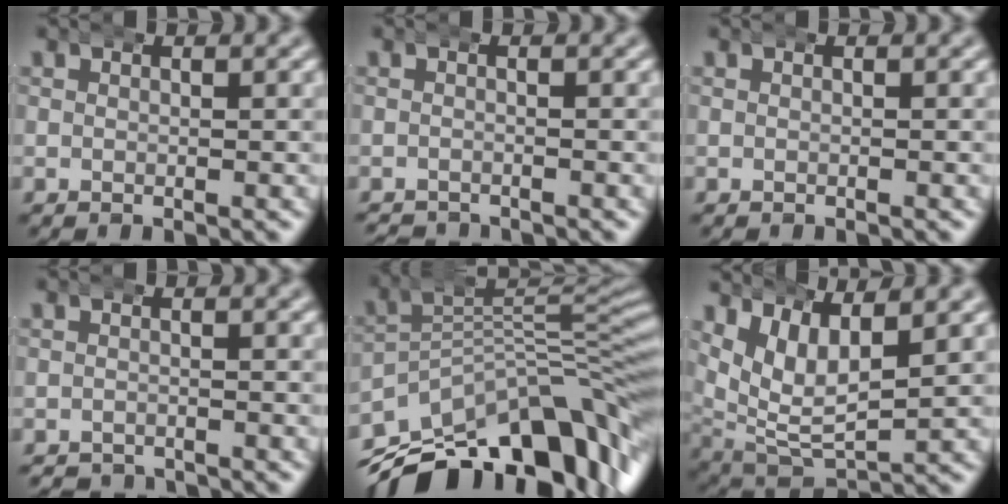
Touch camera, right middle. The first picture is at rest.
{"total": 2.2, "force": [-2.2, 0.2, -0.2], "torque": [0.002, -0.013, -0.033]}
{"total": 0.0}
{"total": 2.8, "force": [-2.8, 0.4, -0.2], "torque": [0.004, -0.014, -0.041]}
{"total": 15.2, "force": [-8.0, 7.9, 10.3], "torque": [-0.138, -0.031, -0.113]}
{"total": 8.8, "force": [2.7, 6.3, 5.6], "torque": [-0.133, -0.020, 0.048]}